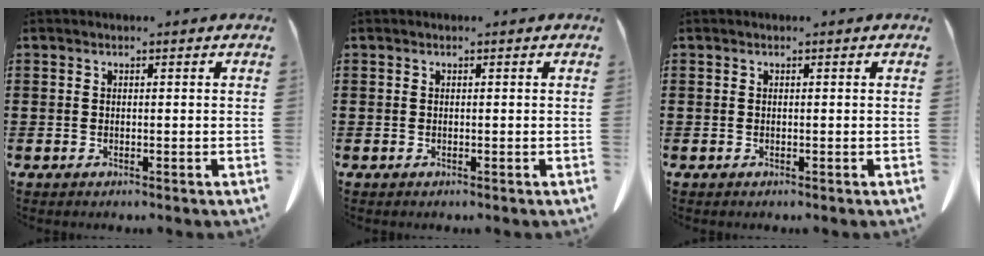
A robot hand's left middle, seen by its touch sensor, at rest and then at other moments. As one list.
[{"total": 0.0}, {"total": 0.0}]